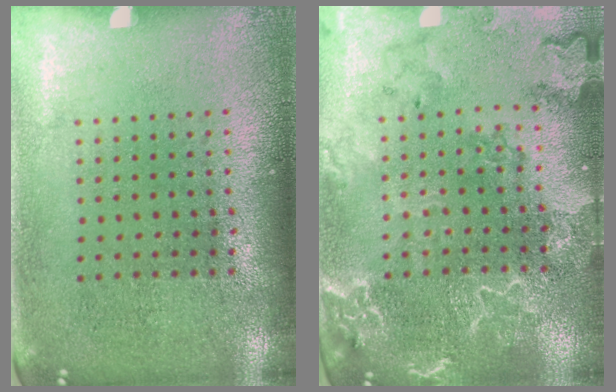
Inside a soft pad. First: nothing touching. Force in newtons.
{"total": 2.7, "press": 2.5, "slide": 1.0}